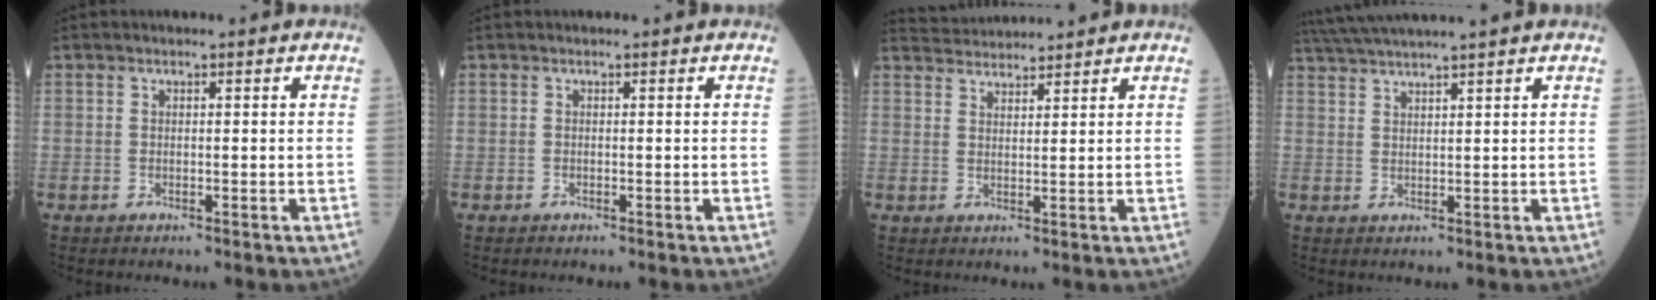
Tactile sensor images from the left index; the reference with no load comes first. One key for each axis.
{"total": 0.0}
{"total": 4.8, "fx": 4.8, "fy": -0.1, "fz": 0.2, "tx": -0.013, "ty": 0.032, "tz": 0.086}
{"total": 9.2, "fx": 8.1, "fy": -1.4, "fz": 4.0, "tx": -0.074, "ty": 0.028, "tz": 0.130}